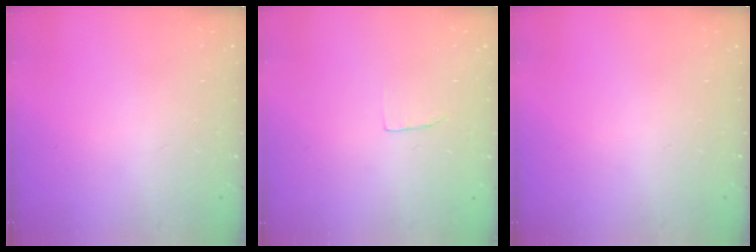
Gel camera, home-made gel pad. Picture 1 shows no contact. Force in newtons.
{"total": 3.1, "press": 3.0, "slide": 0.3}
{"total": 0.0}